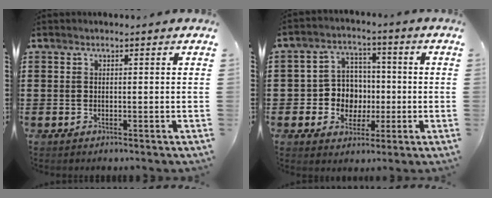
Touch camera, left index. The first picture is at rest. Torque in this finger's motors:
{"motor_torque": [1.27, 0.86, 0.21, 0.03]}